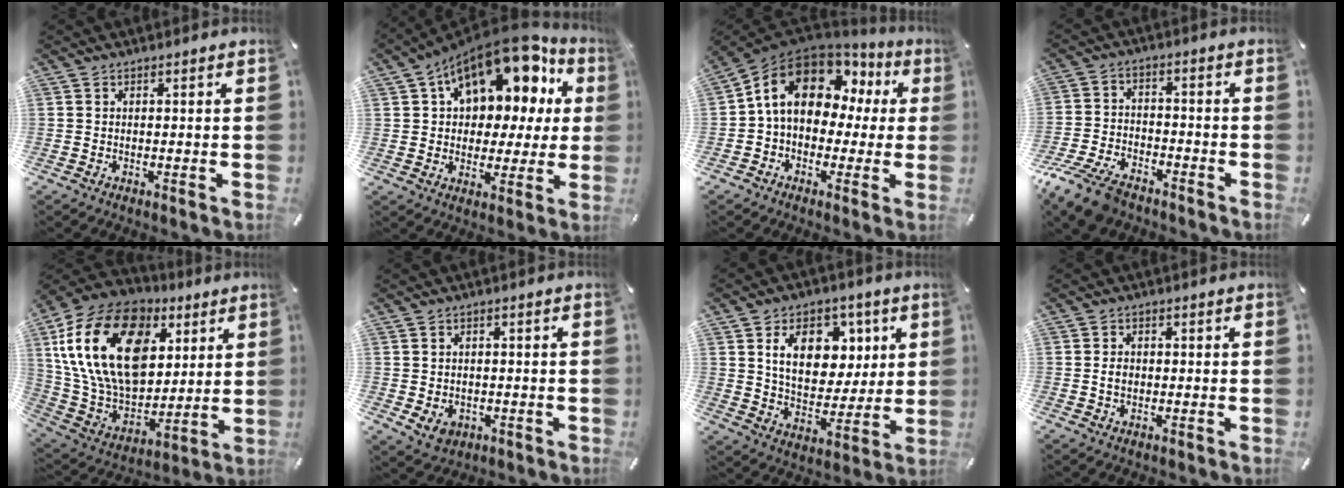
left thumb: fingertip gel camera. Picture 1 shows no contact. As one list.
[{"total": 16.9, "force": [10.3, 9.5, 9.5], "torque": [-0.153, -0.077, 0.178]}, {"total": 14.3, "force": [5.7, 9.8, 8.6], "torque": [-0.165, -0.024, 0.102]}, {"total": 10.3, "force": [-7.8, 4.9, 4.7], "torque": [-0.098, 0.036, -0.148]}, {"total": 24.6, "force": [7.9, 16.9, 16.1], "torque": [-0.333, -0.027, 0.140]}, {"total": 4.2, "force": [-1.1, 3.5, 2.1], "torque": [-0.040, -0.001, -0.021]}, {"total": 14.2, "force": [5.5, 10.3, 8.1], "torque": [-0.120, -0.014, 0.099]}, {"total": 2.2, "force": [-0.2, 1.6, 1.5], "torque": [-0.029, 0.005, -0.005]}]